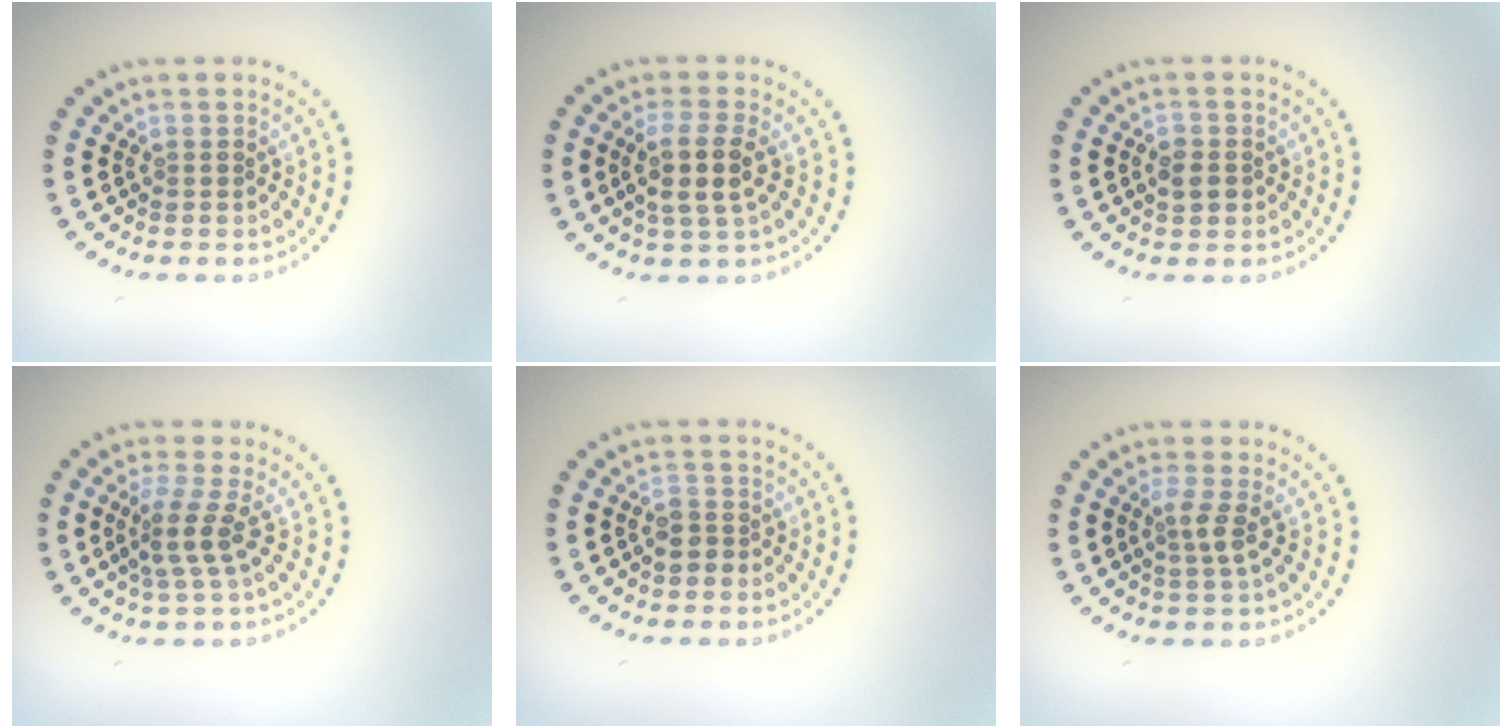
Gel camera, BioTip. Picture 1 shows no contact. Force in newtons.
{"total": 3.2, "press": 2.9, "slide": 1.5}
{"total": 1.7, "press": 1.7, "slide": 0.3}
{"total": 2.6, "press": 1.9, "slide": 1.9}
{"total": 1.7, "press": 1.5, "slide": 0.8}
{"total": 1.8, "press": 1.3, "slide": 1.3}